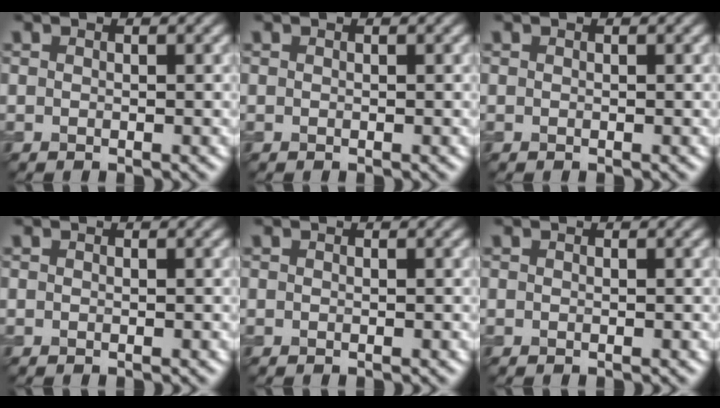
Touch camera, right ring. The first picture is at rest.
{"total": 0.0}
{"total": 0.0}
{"total": 0.0}
{"total": 0.0}
{"total": 0.0}